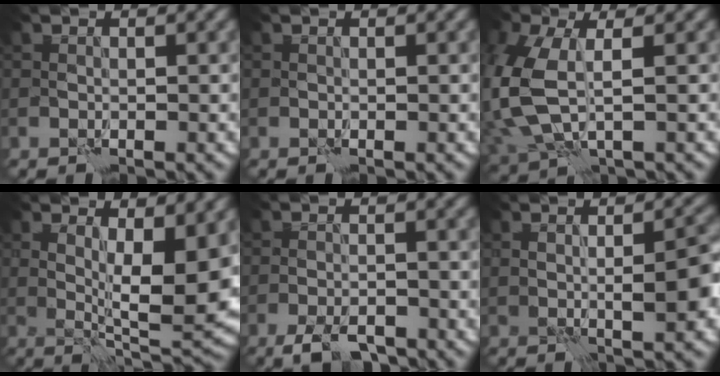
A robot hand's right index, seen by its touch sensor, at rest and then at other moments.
{"total": 0.0}
{"total": 8.2, "force": [0.5, 4.8, 6.6], "torque": [-0.203, -0.016, 0.015]}
{"total": 6.7, "force": [1.8, 1.7, 6.2], "torque": [-0.098, -0.019, 0.043]}
{"total": 3.3, "force": [-2.5, 1.0, 1.9], "torque": [-0.029, -0.005, -0.044]}
{"total": 3.4, "force": [0.2, 0.7, 3.4], "torque": [-0.055, -0.003, 0.010]}